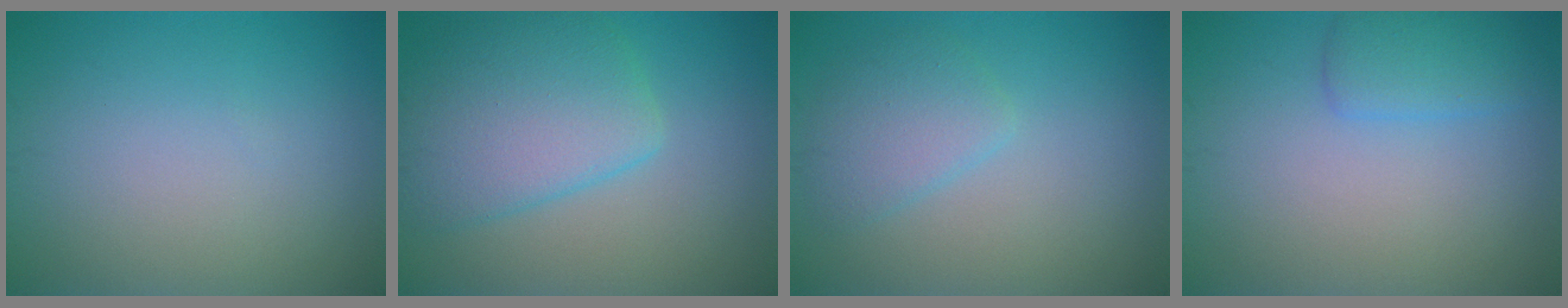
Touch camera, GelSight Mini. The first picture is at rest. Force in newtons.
{"total": 6.3, "press": 6.2, "slide": 0.5}
{"total": 2.7, "press": 2.7, "slide": 0.2}
{"total": 2.4, "press": 2.4, "slide": 0.1}